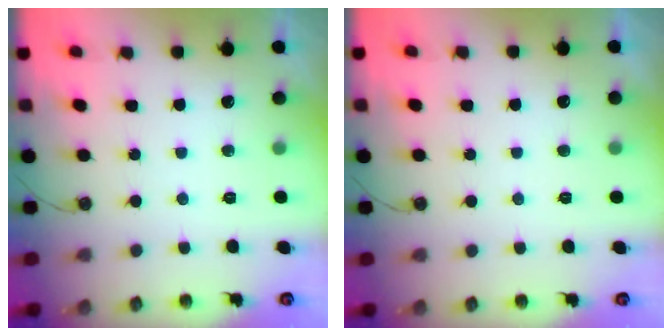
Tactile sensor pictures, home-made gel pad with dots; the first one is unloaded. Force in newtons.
{"total": 0.0}